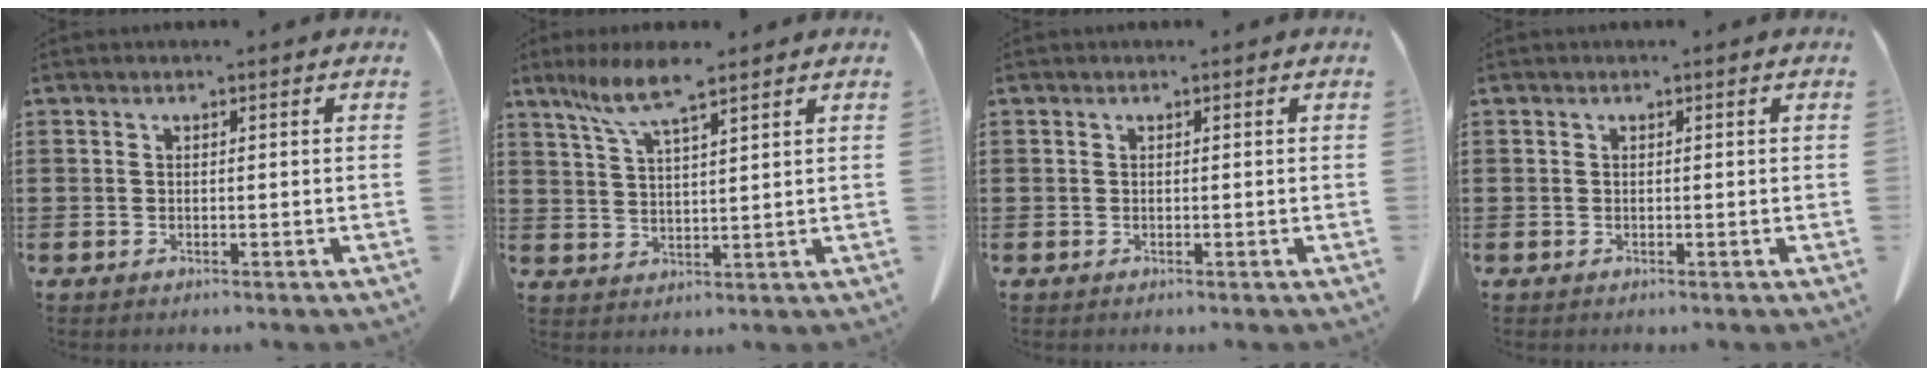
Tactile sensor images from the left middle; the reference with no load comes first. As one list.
[{"total": 7.2, "force": [5.0, 1.0, 5.1], "torque": [-0.119, -0.008, 0.087]}, {"total": 0.0}, {"total": 0.0}]